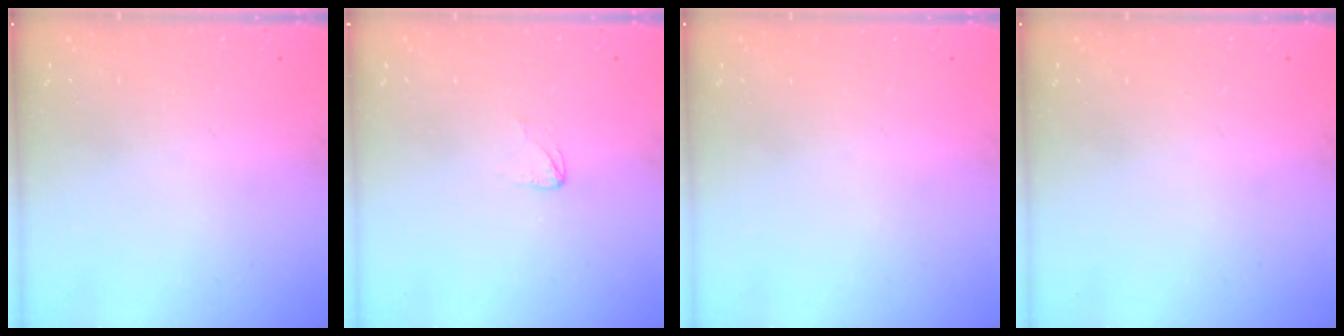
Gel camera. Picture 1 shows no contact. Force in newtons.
{"total": 2.4, "press": 2.4, "slide": 0.2}
{"total": 0.0}
{"total": 0.0}